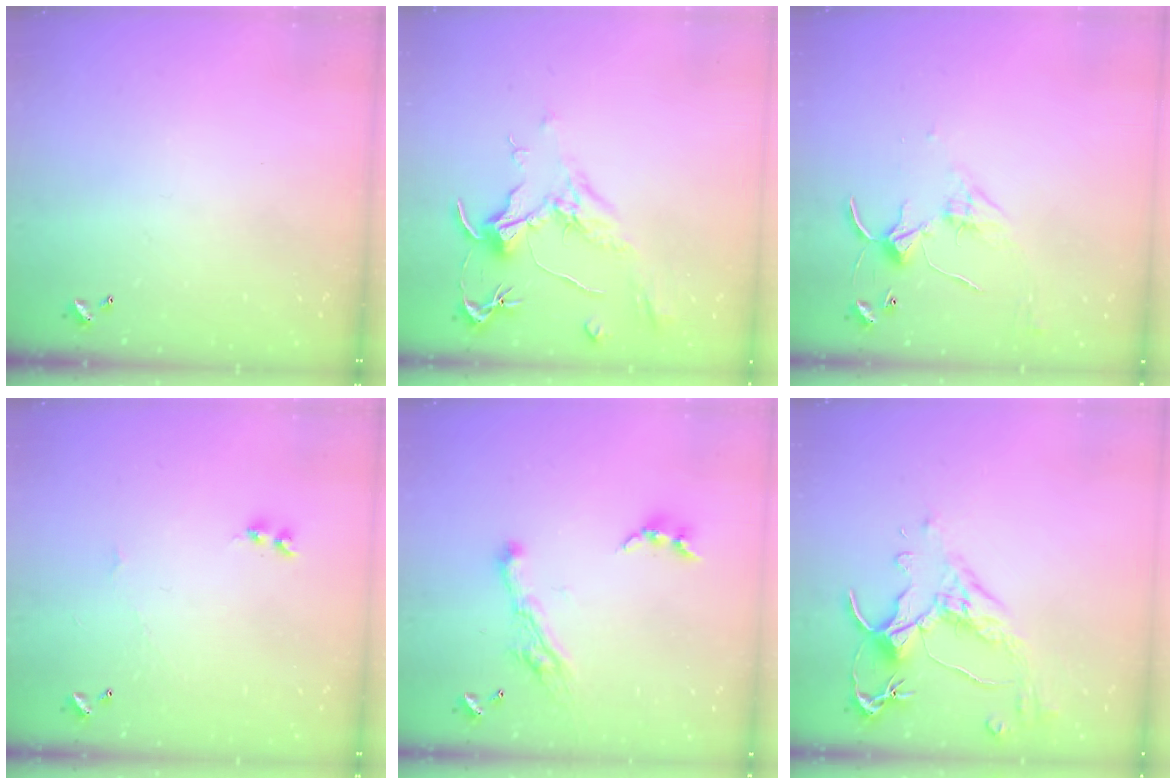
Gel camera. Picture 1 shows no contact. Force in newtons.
{"total": 2.1, "press": 2.0, "slide": 0.8}
{"total": 4.2, "press": 4.1, "slide": 0.5}
{"total": 1.9, "press": 1.8, "slide": 0.5}
{"total": 6.4, "press": 6.4, "slide": 0.8}
{"total": 2.5, "press": 2.1, "slide": 1.2}